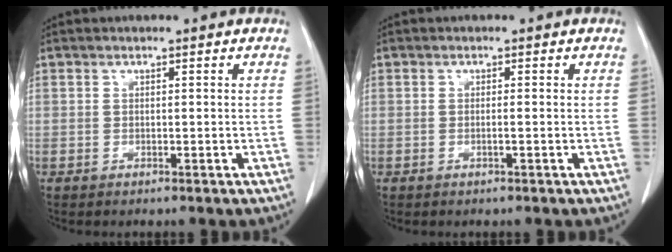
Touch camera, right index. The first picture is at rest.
{"total": 0.7, "force": [-0.2, -0.2, 0.7], "torque": [-0.011, 0.000, -0.004]}